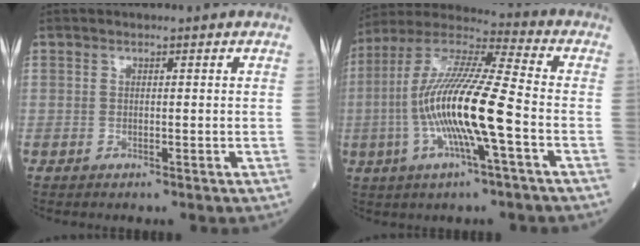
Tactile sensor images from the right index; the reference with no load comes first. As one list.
[{"total": 16.3, "force": [-3.3, 0.8, 15.9], "torque": [-0.316, 0.000, -0.070]}]